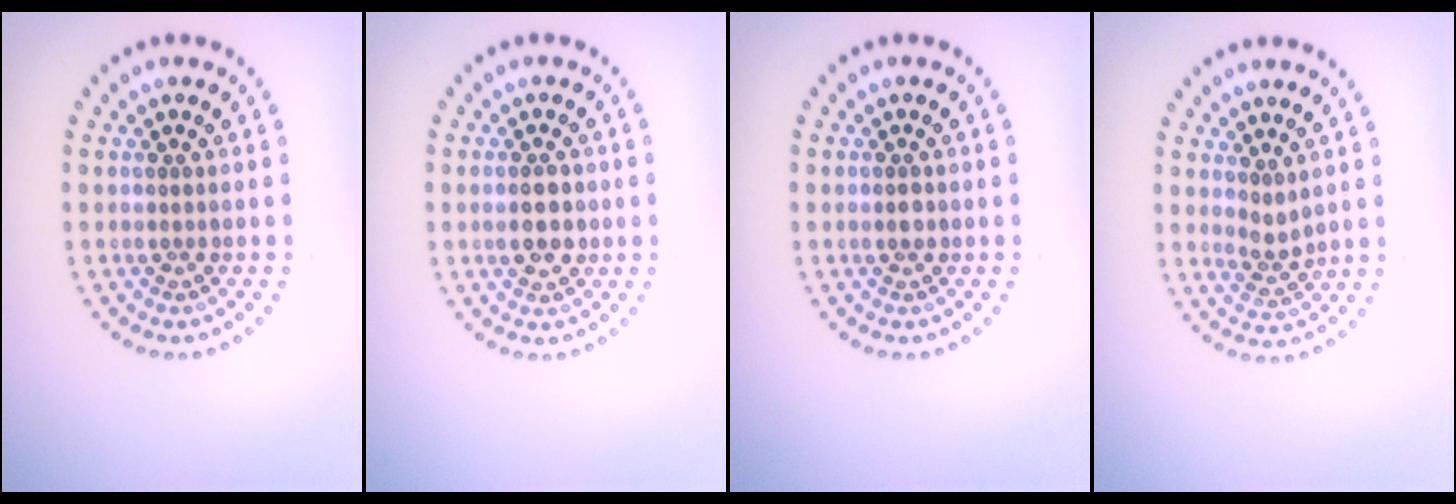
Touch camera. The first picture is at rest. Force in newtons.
{"total": 2.6, "press": 2.6, "slide": 0.1}
{"total": 1.0, "press": 1.0, "slide": 0.1}
{"total": 1.6, "press": 1.3, "slide": 1.1}